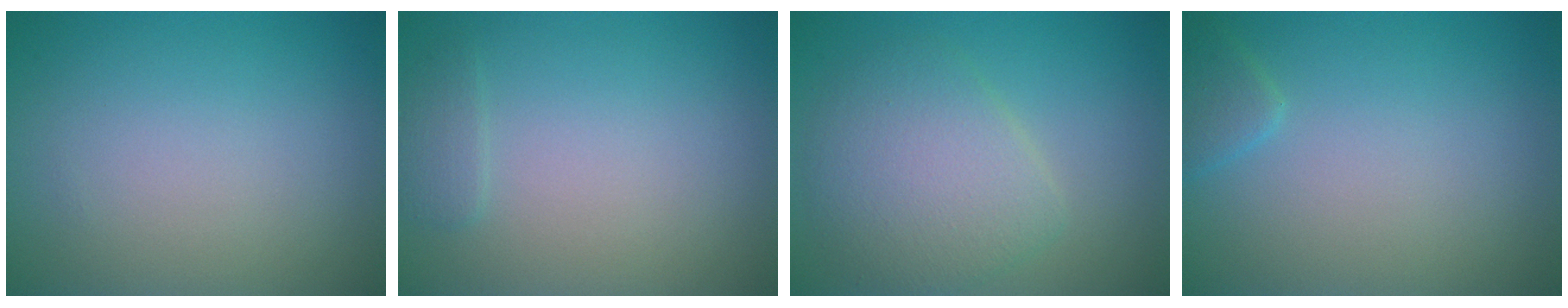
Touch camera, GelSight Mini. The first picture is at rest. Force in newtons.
{"total": 1.1, "press": 1.1, "slide": 0.1}
{"total": 5.0, "press": 5.0, "slide": 0.1}
{"total": 1.4, "press": 1.4, "slide": 0.1}